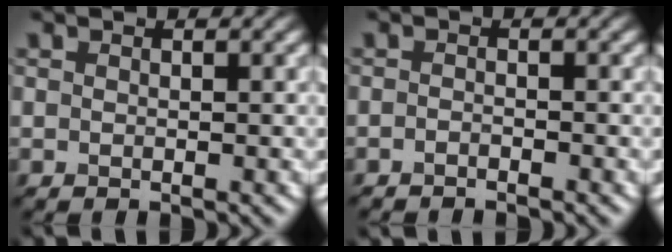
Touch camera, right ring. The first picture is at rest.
{"total": 0.9, "force": [-0.9, 0.1, 0.3], "torque": [-0.004, -0.002, -0.017]}